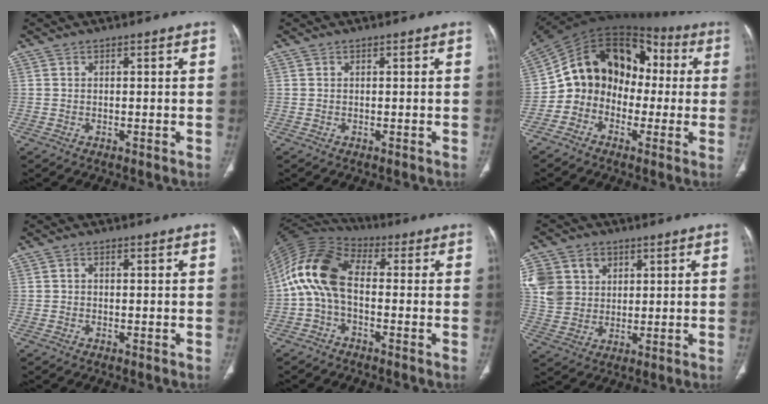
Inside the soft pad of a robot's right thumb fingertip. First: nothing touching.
{"total": 0.0}
{"total": 16.0, "force": [-1.3, 13.1, 9.1], "torque": [-0.114, 0.063, -0.035]}
{"total": 0.5, "force": [0.0, 0.4, 0.3], "torque": [-0.001, 0.002, -0.004]}
{"total": 12.6, "force": [-0.6, 7.2, 10.2], "torque": [-0.204, 0.035, -0.027]}
{"total": 12.6, "force": [4.0, 10.5, 5.7], "torque": [-0.100, 0.004, 0.084]}